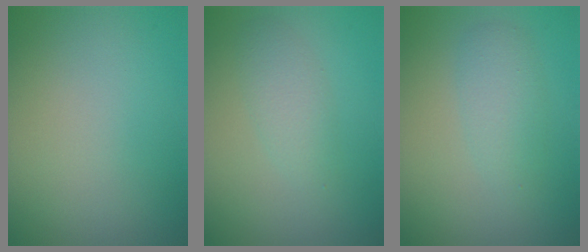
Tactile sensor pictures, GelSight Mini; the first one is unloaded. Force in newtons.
{"total": 2.0, "press": 2.0, "slide": 0.1}
{"total": 2.2, "press": 2.2, "slide": 0.0}